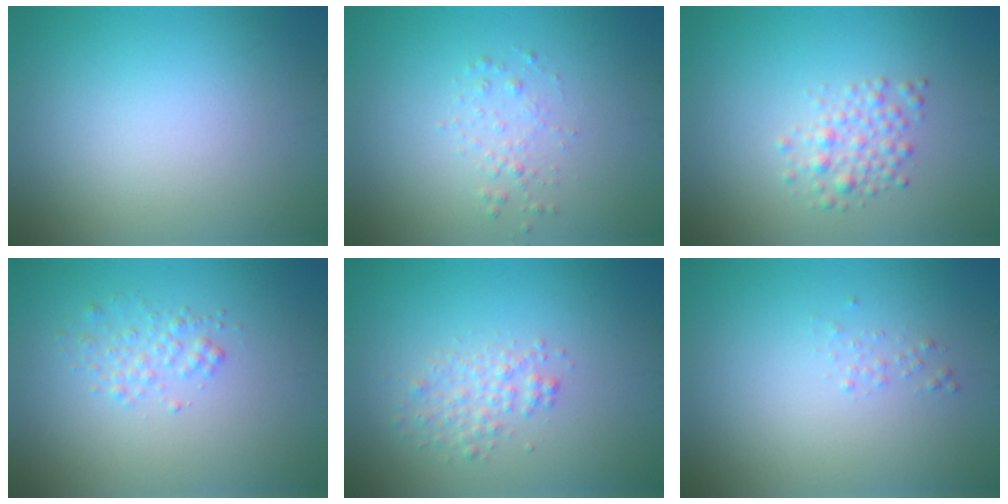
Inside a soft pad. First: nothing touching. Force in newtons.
{"total": 1.2, "press": 1.2, "slide": 0.0}
{"total": 2.2, "press": 2.2, "slide": 0.0}
{"total": 1.6, "press": 1.6, "slide": 0.1}
{"total": 2.0, "press": 2.0, "slide": 0.1}
{"total": 0.6, "press": 0.6, "slide": 0.0}